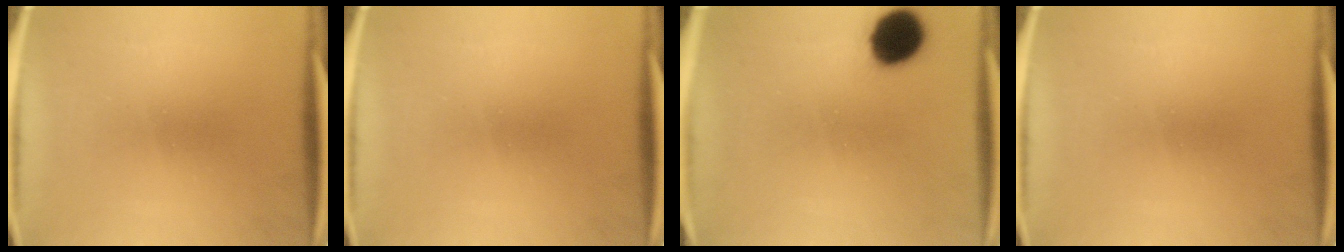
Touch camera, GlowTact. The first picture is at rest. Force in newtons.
{"total": 0.0}
{"total": 10.5}
{"total": 0.0}